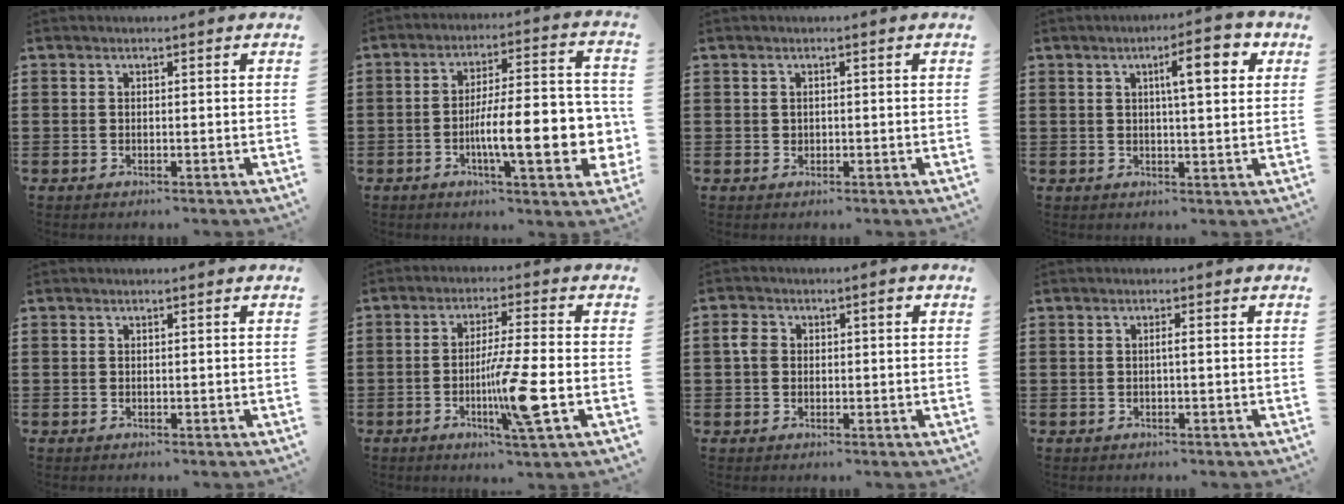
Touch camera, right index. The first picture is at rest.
{"total": 13.9, "force": [-3.6, 3.6, 13.0], "torque": [-0.195, -0.011, -0.066]}
{"total": 0.7, "force": [0.2, 0.6, 0.2], "torque": [-0.006, 0.003, 0.004]}
{"total": 7.2, "force": [2.6, 1.8, 6.4], "torque": [-0.099, -0.004, 0.034]}
{"total": 0.0}
{"total": 10.2, "force": [-2.9, 0.3, 9.8], "torque": [-0.179, -0.015, -0.056]}
{"total": 2.7, "force": [-0.1, 1.9, 1.8], "torque": [-0.041, 0.009, -0.005]}
{"total": 0.9, "force": [-0.3, -0.1, 0.9], "torque": [-0.016, -0.005, -0.006]}